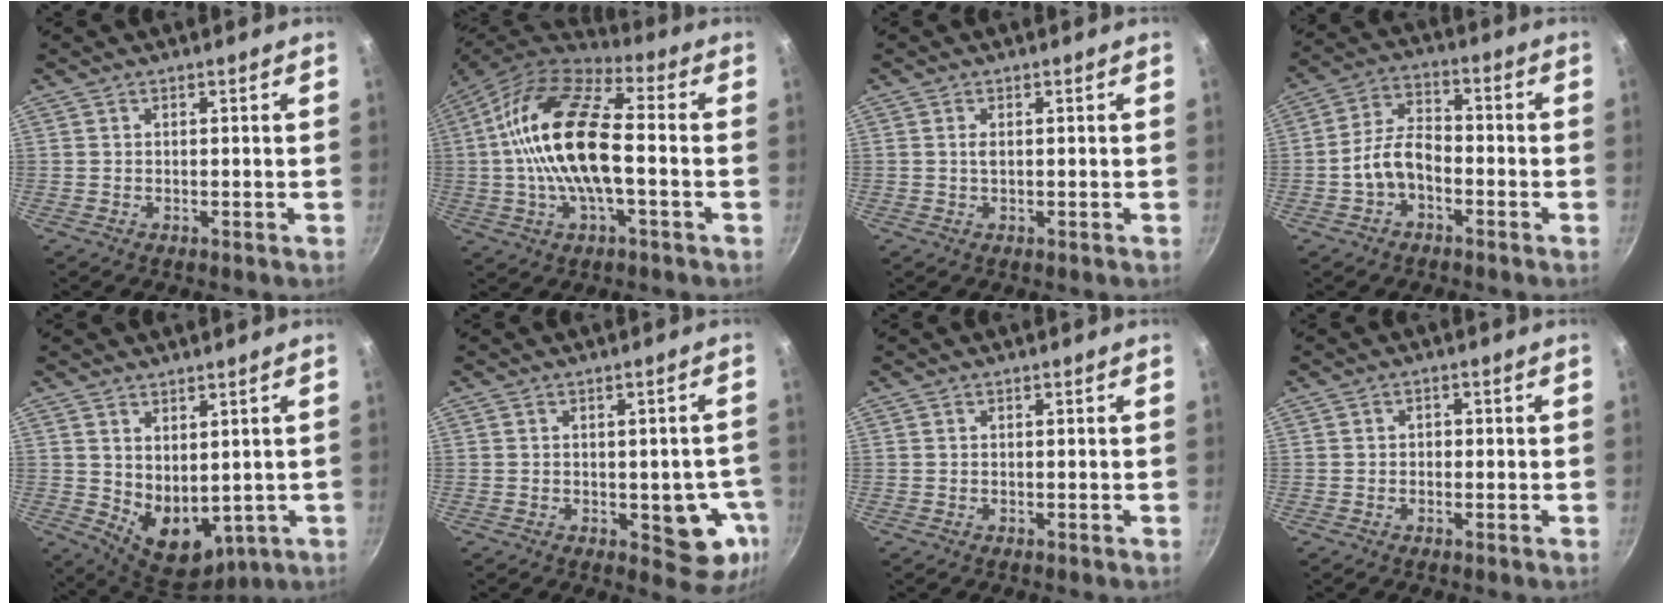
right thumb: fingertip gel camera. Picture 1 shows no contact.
{"total": 19.1, "force": [-0.6, 8.1, 17.3], "torque": [-0.322, 0.035, -0.028]}
{"total": 0.9, "force": [0.1, 0.5, 0.8], "torque": [-0.015, 0.001, 0.002]}
{"total": 7.8, "force": [-2.8, 4.8, 5.5], "torque": [-0.088, 0.043, -0.059]}
{"total": 10.3, "force": [1.3, 6.8, 7.6], "torque": [-0.092, -0.034, 0.048]}
{"total": 9.1, "force": [-2.1, 4.7, 7.5], "torque": [-0.041, 0.002, -0.024]}
{"total": 0.0}
{"total": 1.2, "force": [-0.2, 1.0, 0.6], "torque": [-0.007, 0.004, -0.005]}